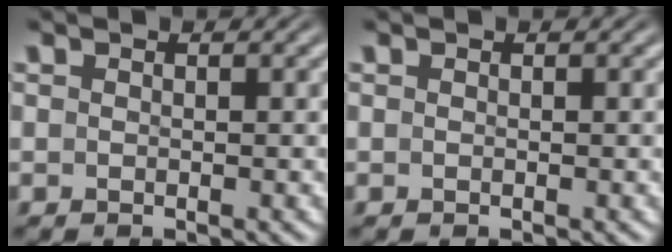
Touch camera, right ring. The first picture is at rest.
{"total": 0.0}